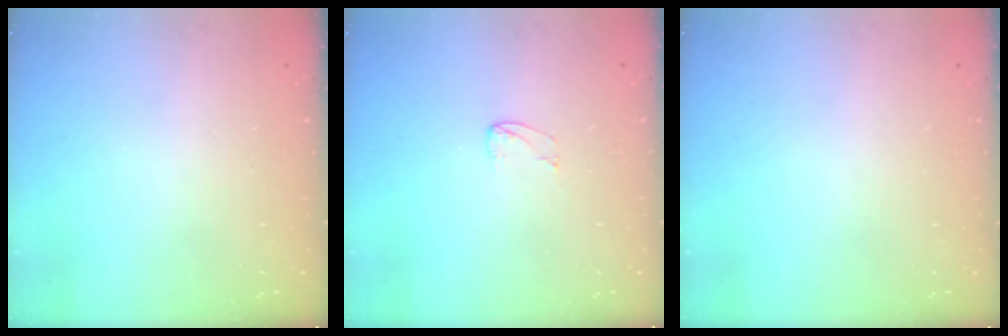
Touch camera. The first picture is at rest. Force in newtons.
{"total": 2.9, "press": 2.9, "slide": 0.2}
{"total": 0.0}